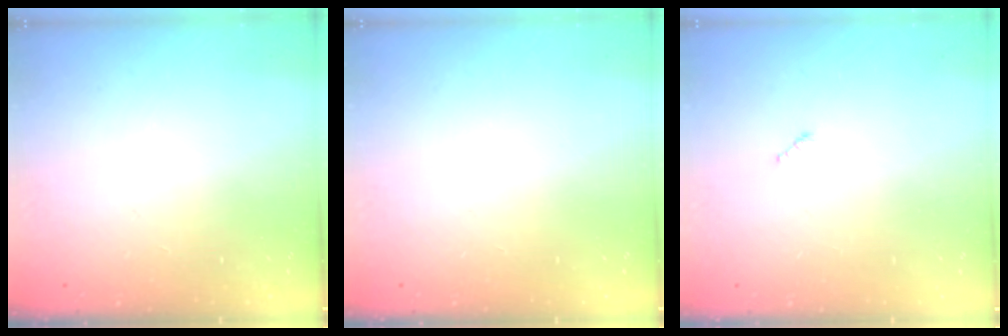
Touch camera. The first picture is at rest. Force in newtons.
{"total": 0.0}
{"total": 2.5, "press": 2.5, "slide": 0.3}